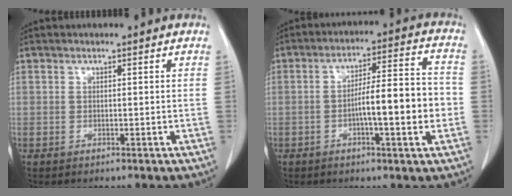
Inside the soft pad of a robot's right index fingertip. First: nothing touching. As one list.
[{"total": 11.1, "force": [-2.2, 1.4, 10.8], "torque": [-0.169, 0.019, -0.036]}]